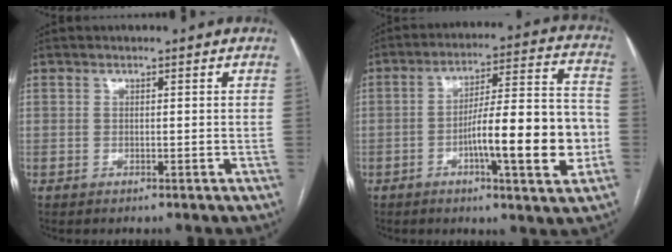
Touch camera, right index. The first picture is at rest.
{"total": 15.8, "force": [-4.2, 2.0, 15.1], "torque": [-0.233, 0.014, -0.062]}